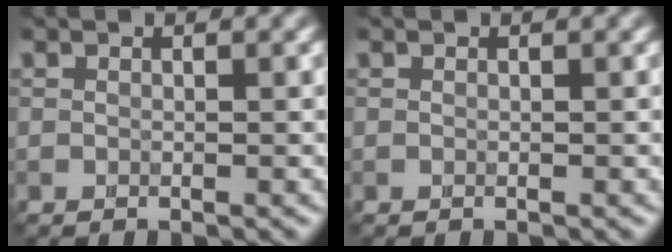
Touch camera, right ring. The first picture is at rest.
{"total": 0.0}